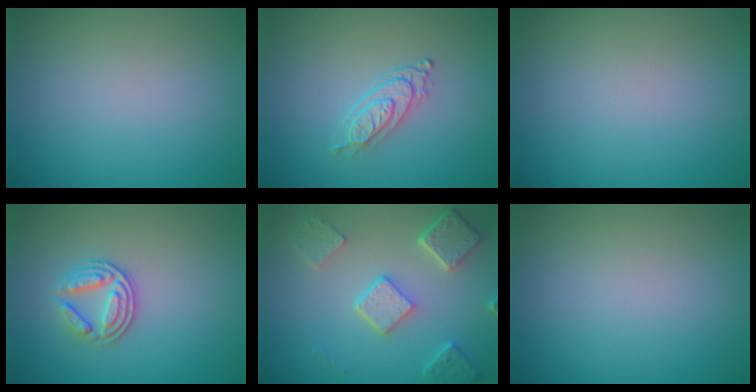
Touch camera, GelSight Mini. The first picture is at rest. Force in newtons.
{"total": 2.5, "press": 2.0, "slide": 1.5}
{"total": 0.0}
{"total": 3.0, "press": 2.5, "slide": 1.6}
{"total": 4.9, "press": 3.8, "slide": 3.1}
{"total": 0.0}